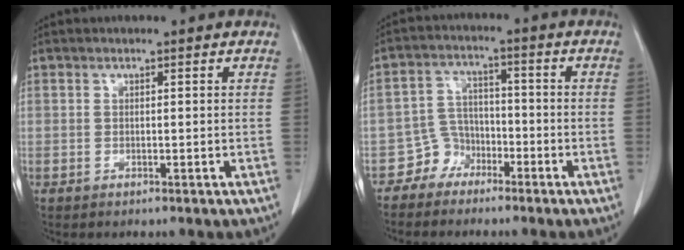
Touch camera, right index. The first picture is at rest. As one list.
[{"total": 4.8, "force": [-3.2, 3.5, 0.1], "torque": [0.004, 0.014, -0.060]}]